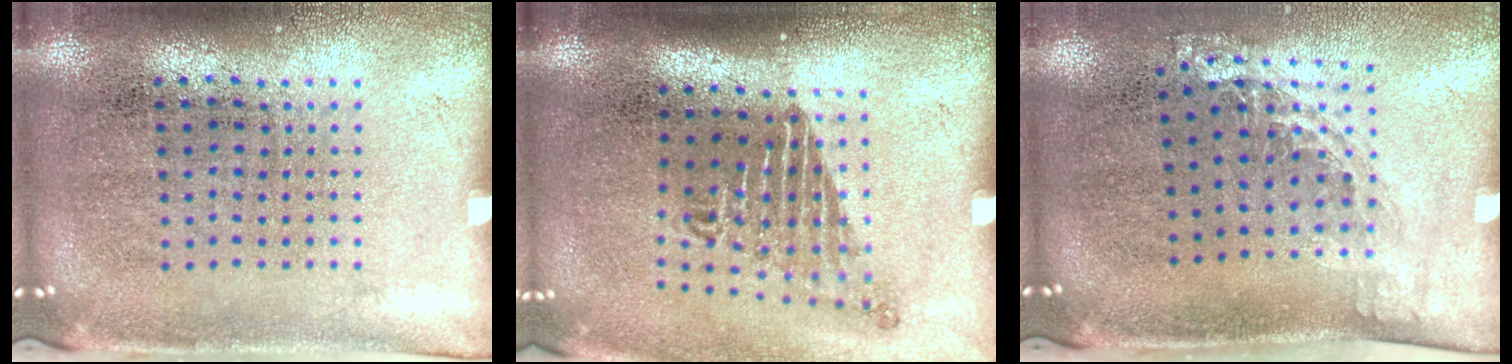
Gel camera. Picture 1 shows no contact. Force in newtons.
{"total": 1.7, "press": 1.2, "slide": 1.3}
{"total": 1.3, "press": 1.0, "slide": 0.9}